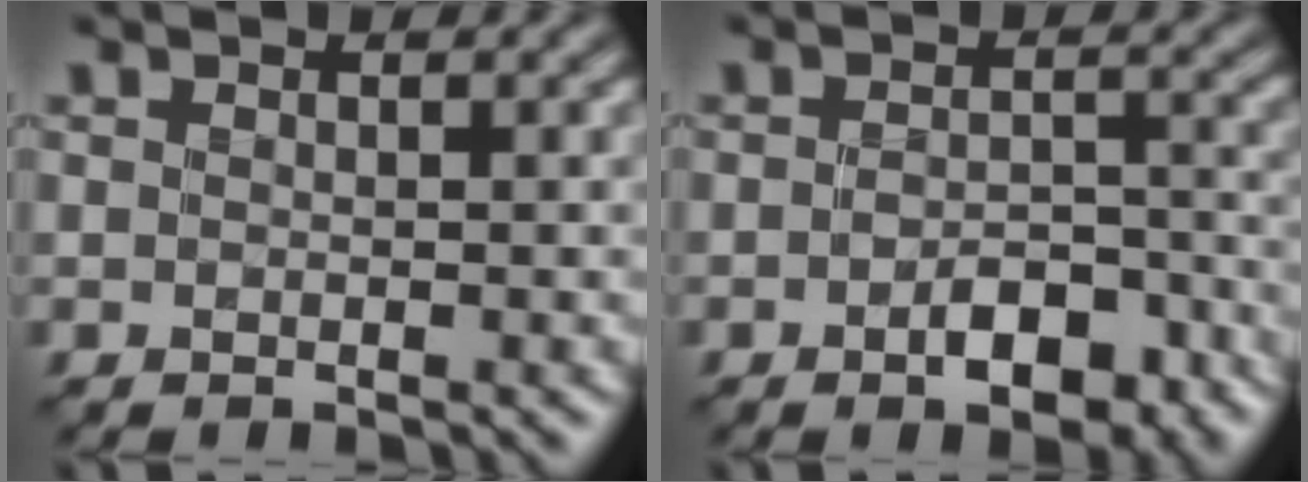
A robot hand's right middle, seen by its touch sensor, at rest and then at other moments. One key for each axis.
{"total": 3.9, "fx": -2.1, "fy": 1.8, "fz": 2.7, "tx": -0.040, "ty": 0.003, "tz": -0.031}